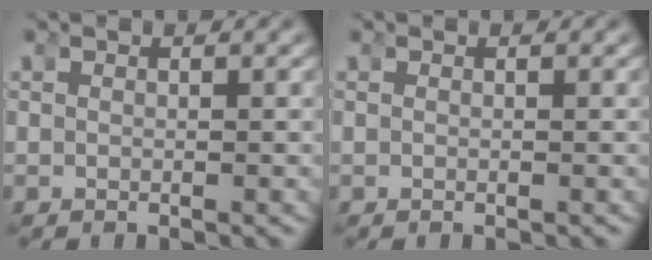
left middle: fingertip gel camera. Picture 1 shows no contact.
{"total": 0.0}